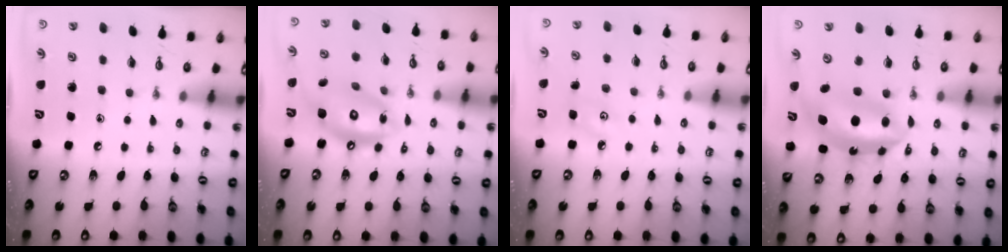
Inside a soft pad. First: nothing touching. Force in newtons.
{"total": 14.9, "press": 14.8, "slide": 1.4}
{"total": 4.6, "press": 4.5, "slide": 0.8}
{"total": 9.6, "press": 9.5, "slide": 1.1}